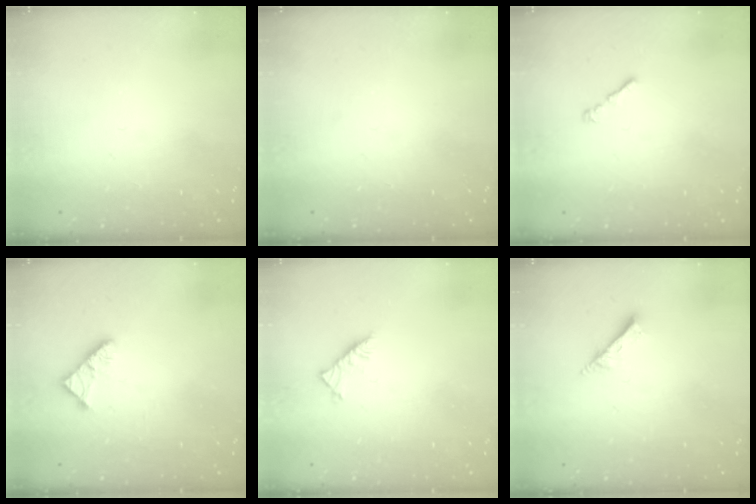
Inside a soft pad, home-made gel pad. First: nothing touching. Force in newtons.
{"total": 0.0}
{"total": 1.0, "press": 0.9, "slide": 0.5}
{"total": 4.4, "press": 4.4, "slide": 0.6}
{"total": 4.2, "press": 4.1, "slide": 0.7}
{"total": 1.7, "press": 1.6, "slide": 0.1}